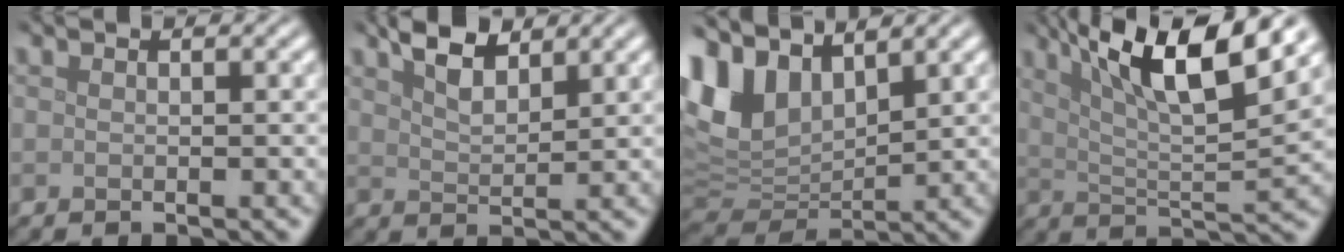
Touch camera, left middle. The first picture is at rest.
{"total": 3.6, "force": [2.6, 1.3, 2.1], "torque": [-0.044, 0.004, 0.049]}
{"total": 6.9, "force": [4.0, 4.1, 3.9], "torque": [-0.092, 0.000, 0.080]}
{"total": 10.1, "force": [5.4, 2.3, 8.3], "torque": [-0.136, 0.004, 0.091]}